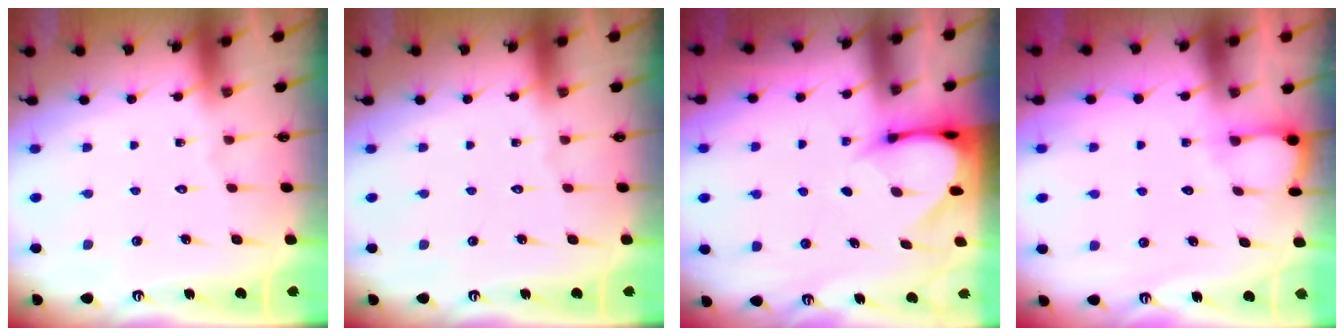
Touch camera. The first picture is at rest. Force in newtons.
{"total": 0.0}
{"total": 4.5, "press": 4.4, "slide": 0.5}
{"total": 3.6, "press": 3.6, "slide": 0.2}